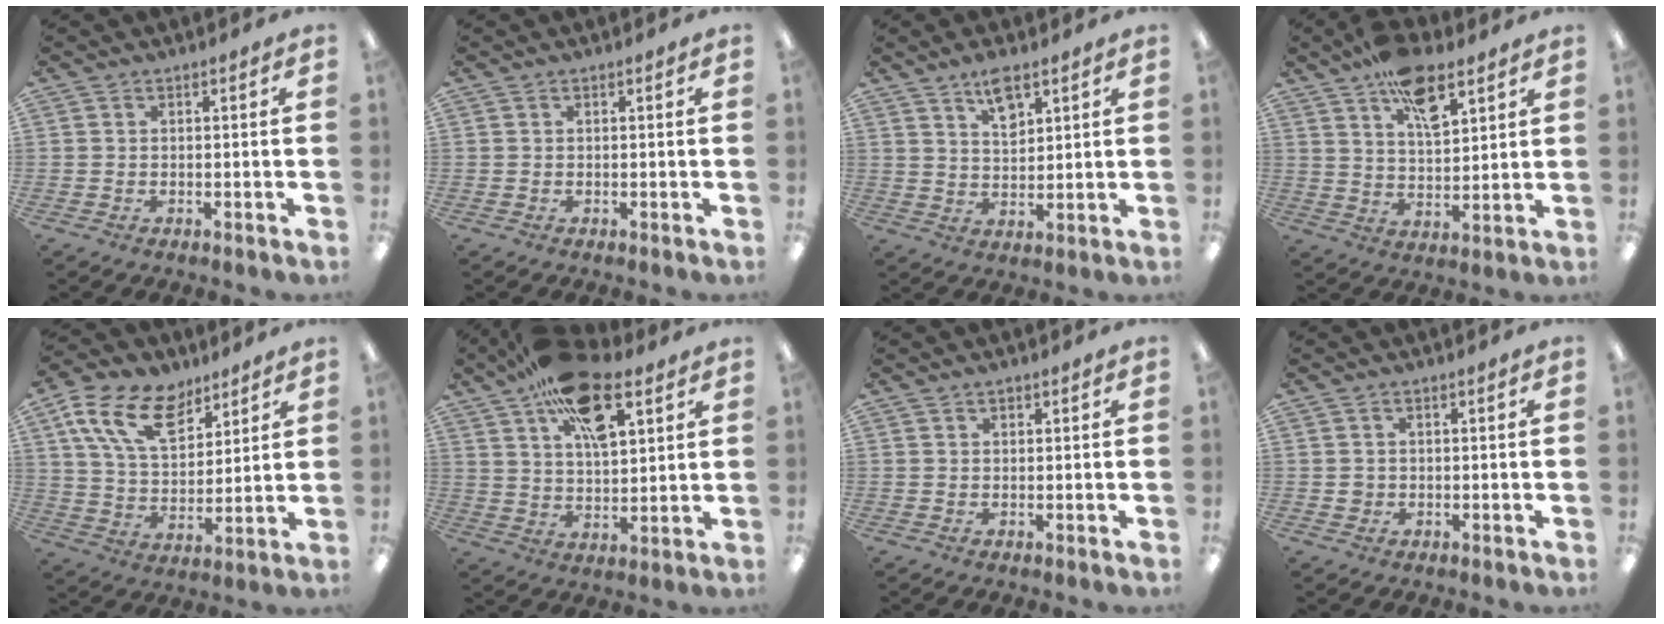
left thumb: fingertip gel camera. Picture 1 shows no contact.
{"total": 0.0}
{"total": 6.8, "force": [4.8, 3.0, 3.9], "torque": [-0.056, -0.021, 0.081]}
{"total": 12.3, "force": [7.5, 5.7, 7.8], "torque": [-0.119, -0.030, 0.131]}
{"total": 16.5, "force": [9.4, 9.9, 9.3], "torque": [-0.173, -0.027, 0.176]}
{"total": 17.9, "force": [9.6, 8.6, 12.4], "torque": [-0.201, -0.028, 0.166]}
{"total": 0.9, "force": [0.7, 0.4, 0.3], "torque": [-0.006, 0.001, 0.013]}
{"total": 1.4, "force": [0.2, 1.3, 0.4], "torque": [-0.002, 0.003, -0.001]}